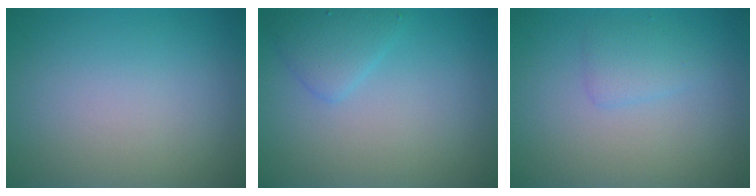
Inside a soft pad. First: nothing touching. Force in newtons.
{"total": 2.1, "press": 2.1, "slide": 0.0}
{"total": 1.6, "press": 1.6, "slide": 0.1}